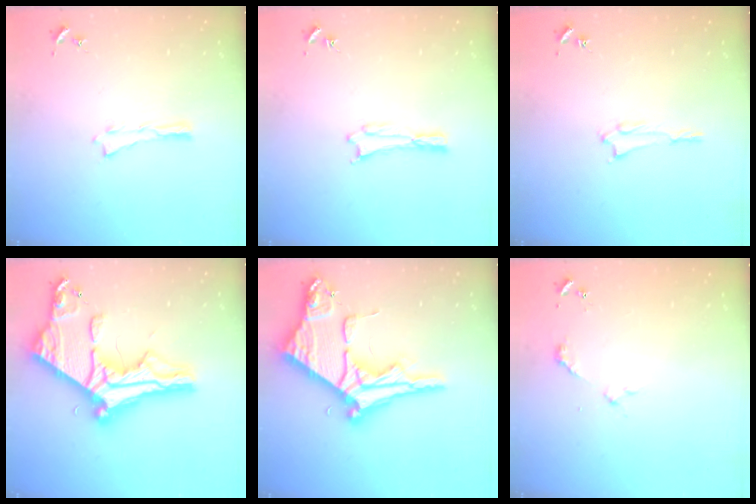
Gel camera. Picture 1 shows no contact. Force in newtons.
{"total": 0.7, "press": 0.7, "slide": 0.1}
{"total": 1.2, "press": 1.2, "slide": 0.1}
{"total": 14.3, "press": 14.3, "slide": 1.2}
{"total": 11.6, "press": 11.6, "slide": 1.3}
{"total": 2.3, "press": 2.3, "slide": 0.1}